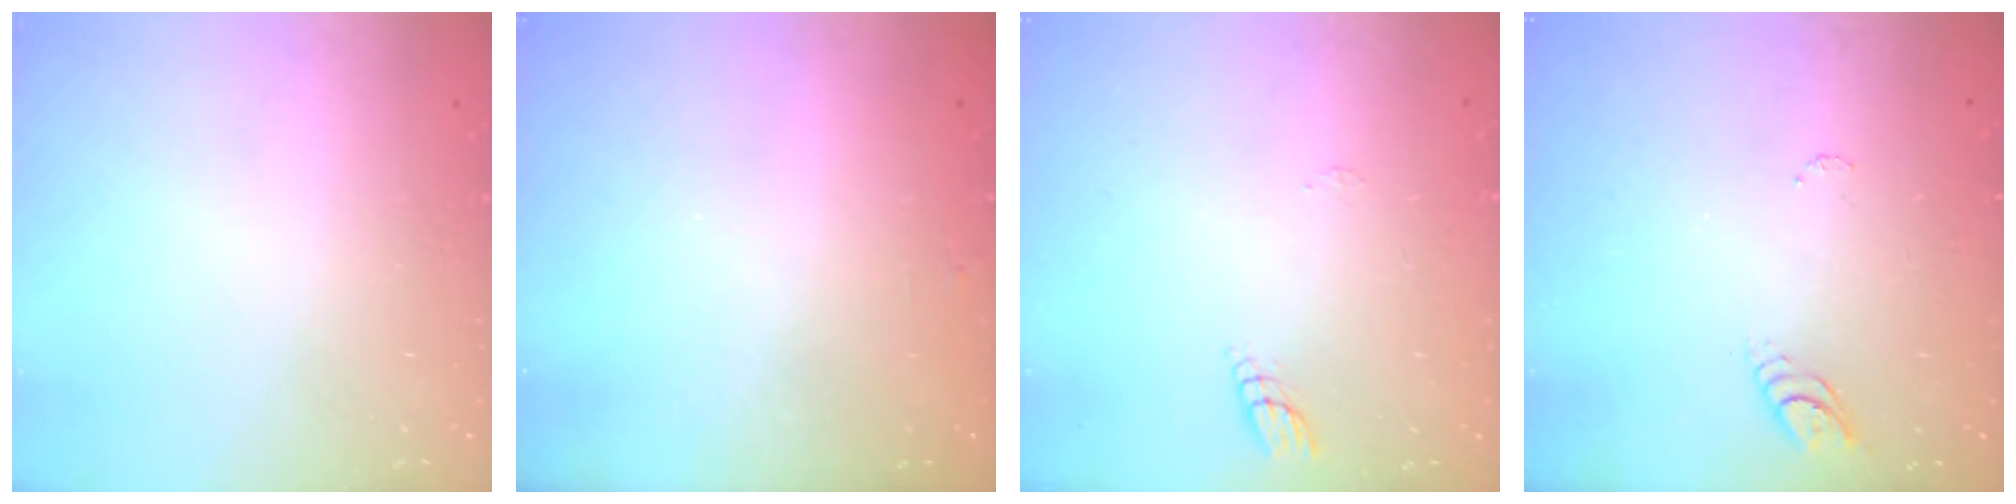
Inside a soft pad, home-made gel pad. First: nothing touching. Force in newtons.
{"total": 2.5, "press": 2.5, "slide": 0.2}
{"total": 6.6, "press": 6.5, "slide": 0.8}
{"total": 3.8, "press": 3.8, "slide": 0.4}